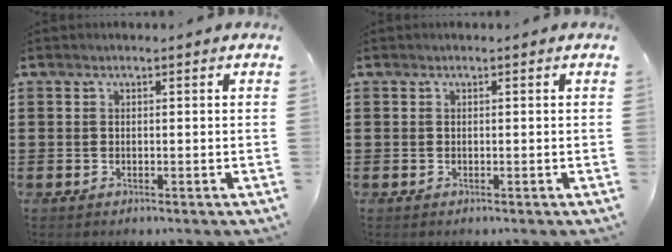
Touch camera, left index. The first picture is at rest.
{"total": 0.0}